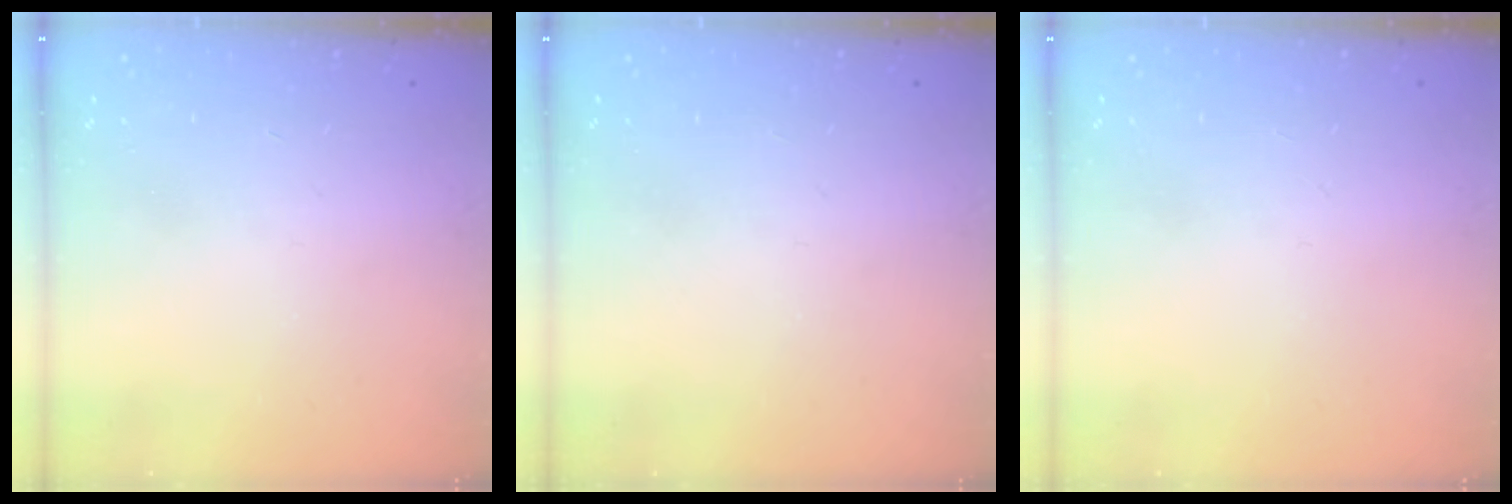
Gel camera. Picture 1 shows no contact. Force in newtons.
{"total": 0.0}
{"total": 0.0}